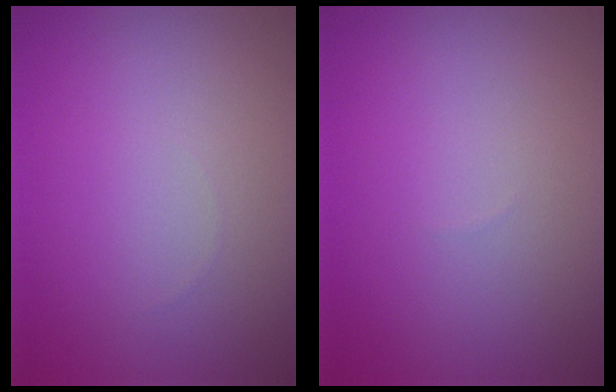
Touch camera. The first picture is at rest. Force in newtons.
{"total": 0.0}